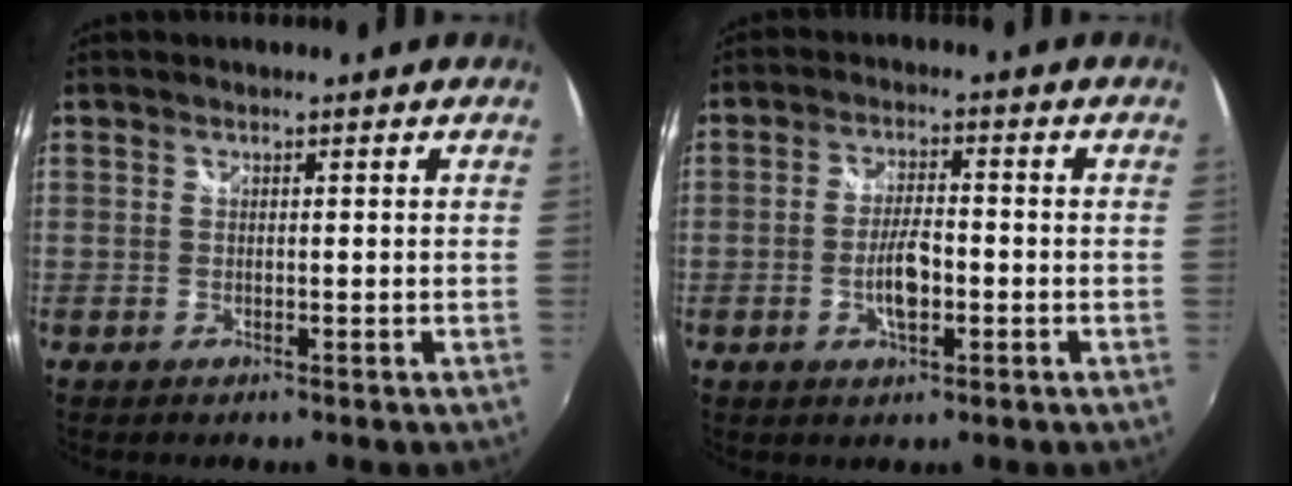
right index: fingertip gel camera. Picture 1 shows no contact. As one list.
[{"total": 5.6, "force": [-1.8, 2.0, 4.9], "torque": [-0.099, 0.002, -0.031]}]